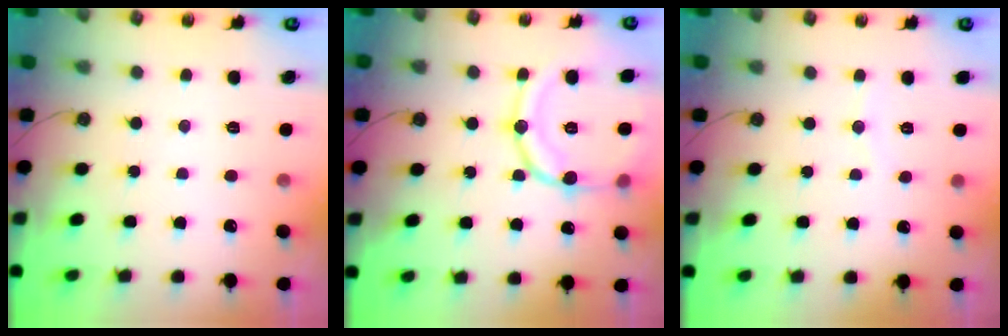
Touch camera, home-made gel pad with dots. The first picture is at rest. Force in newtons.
{"total": 16.3, "press": 16.3, "slide": 1.1}
{"total": 2.7, "press": 2.7, "slide": 0.3}